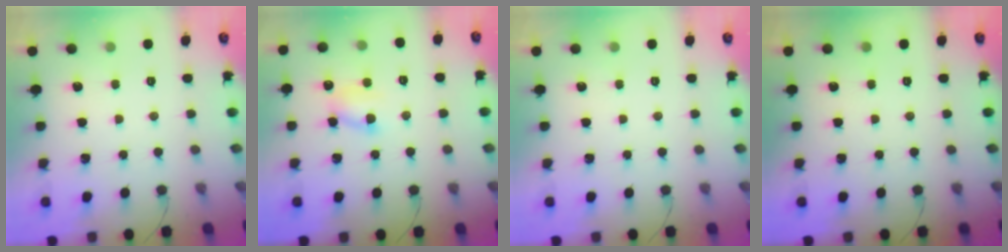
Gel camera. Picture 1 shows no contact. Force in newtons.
{"total": 6.2, "press": 6.2, "slide": 0.6}
{"total": 0.0}
{"total": 0.0}